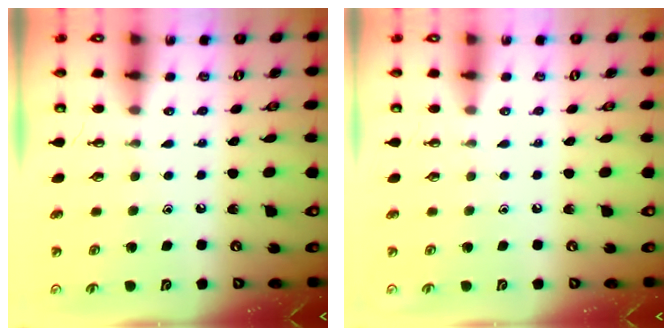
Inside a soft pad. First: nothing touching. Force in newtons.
{"total": 0.0}